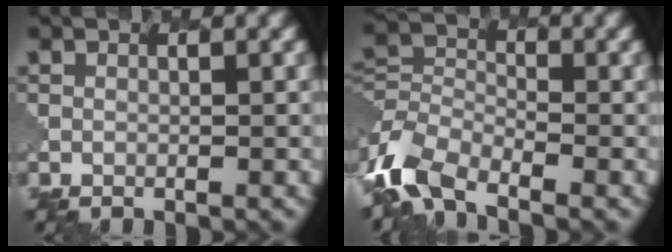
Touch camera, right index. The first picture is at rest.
{"total": 5.5, "force": [-3.6, 2.9, 2.9], "torque": [-0.058, -0.004, -0.085]}